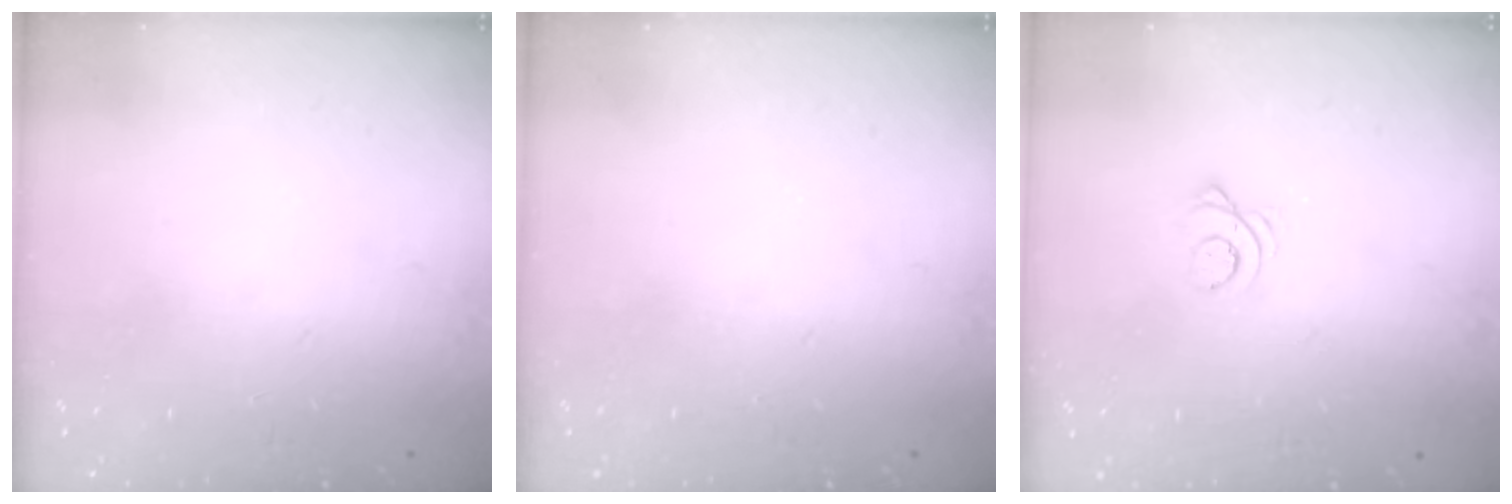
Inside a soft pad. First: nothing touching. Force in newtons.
{"total": 0.0}
{"total": 2.3, "press": 2.3, "slide": 0.3}